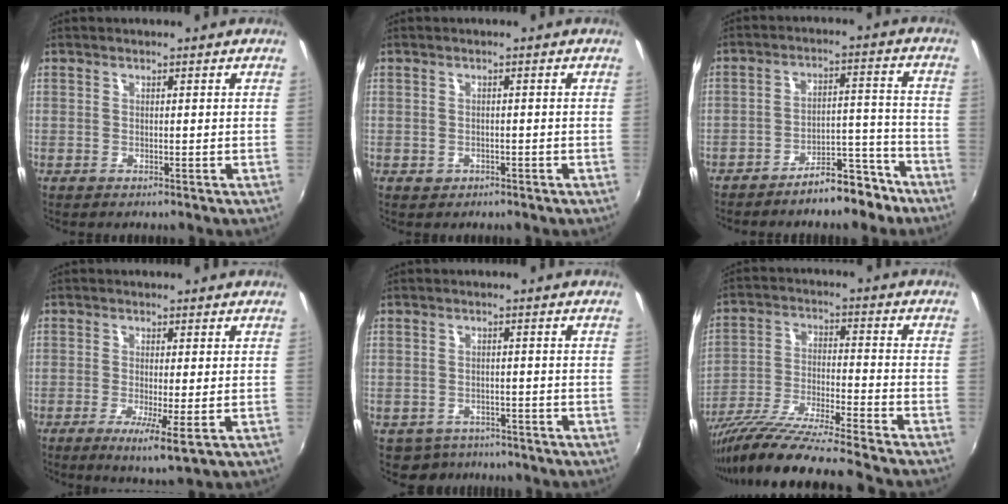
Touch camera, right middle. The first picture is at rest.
{"total": 1.6, "force": [-0.8, 1.4, 0.5], "torque": [-0.011, -0.004, -0.009]}
{"total": 9.2, "force": [-7.6, 3.2, 3.9], "torque": [-0.056, 0.039, -0.098]}
{"total": 5.0, "force": [-1.7, 0.3, 4.7], "torque": [-0.094, -0.019, -0.030]}
{"total": 4.3, "force": [-3.3, 2.8, 0.3], "torque": [-0.020, -0.004, -0.051]}
{"total": 16.8, "force": [-14.5, -1.3, 8.4], "torque": [-0.160, -0.045, -0.253]}